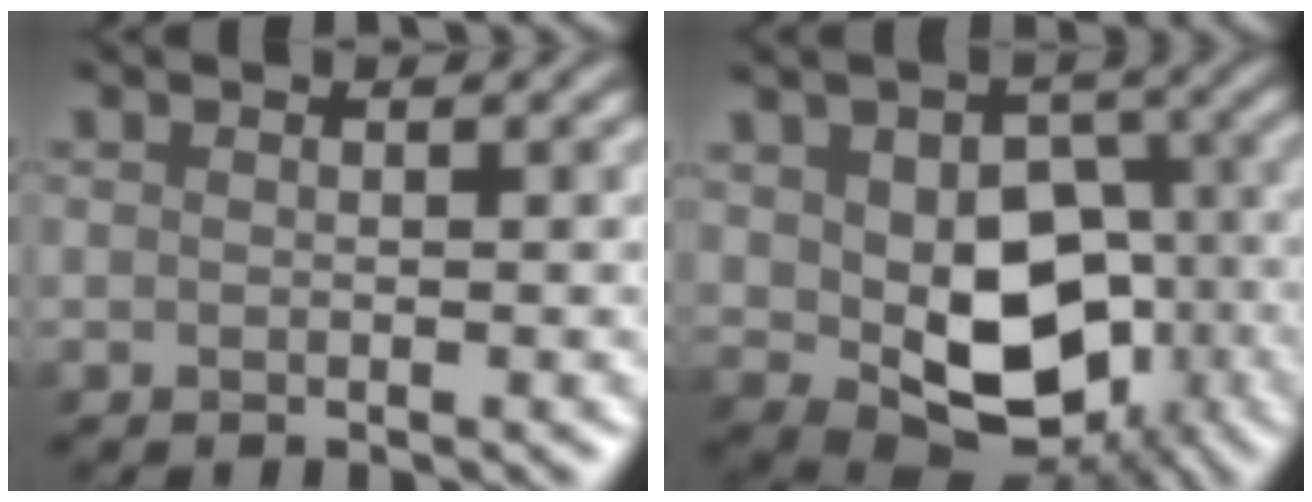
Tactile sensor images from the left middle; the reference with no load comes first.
{"total": 10.5, "force": [-1.2, 7.2, 7.6], "torque": [-0.140, -0.028, -0.010]}